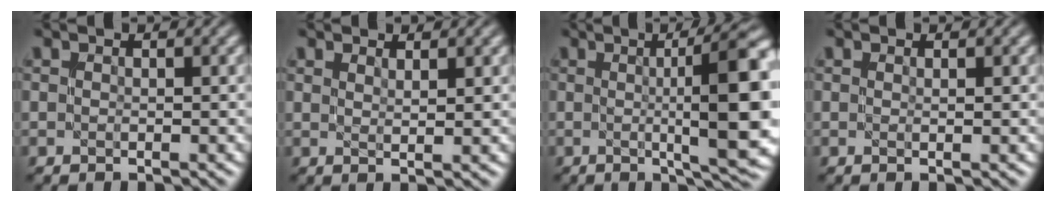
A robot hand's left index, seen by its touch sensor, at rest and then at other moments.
{"total": 1.6, "force": [1.2, 0.3, 1.0], "torque": [-0.011, -0.002, 0.018]}
{"total": 13.3, "force": [0.8, 3.1, 12.9], "torque": [-0.141, 0.002, 0.016]}
{"total": 0.7, "force": [0.3, 0.2, 0.6], "torque": [-0.005, -0.002, 0.004]}